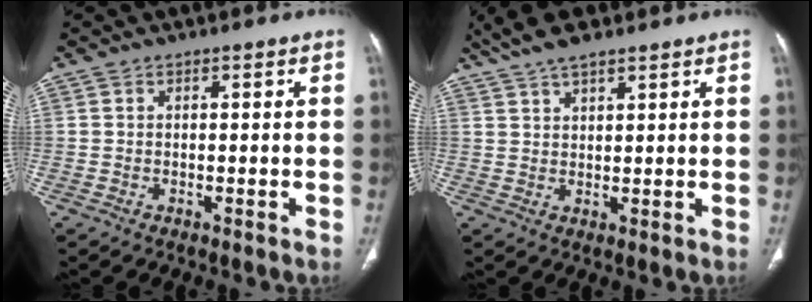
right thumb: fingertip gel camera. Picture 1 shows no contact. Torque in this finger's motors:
{"motor_torque": [-1.61, 1.60, 1.11, 0.90, 0.04]}